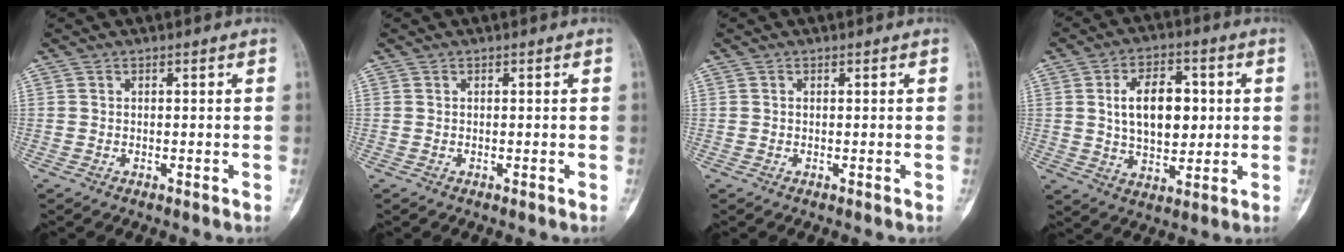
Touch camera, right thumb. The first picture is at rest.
{"total": 0.0}
{"total": 0.0}
{"total": 12.4, "force": [1.8, 7.5, 9.6], "torque": [-0.126, 0.001, 0.033]}